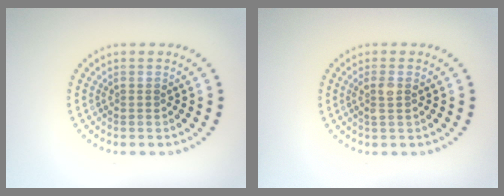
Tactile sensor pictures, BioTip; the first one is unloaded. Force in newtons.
{"total": 1.5, "press": 1.4, "slide": 0.7}